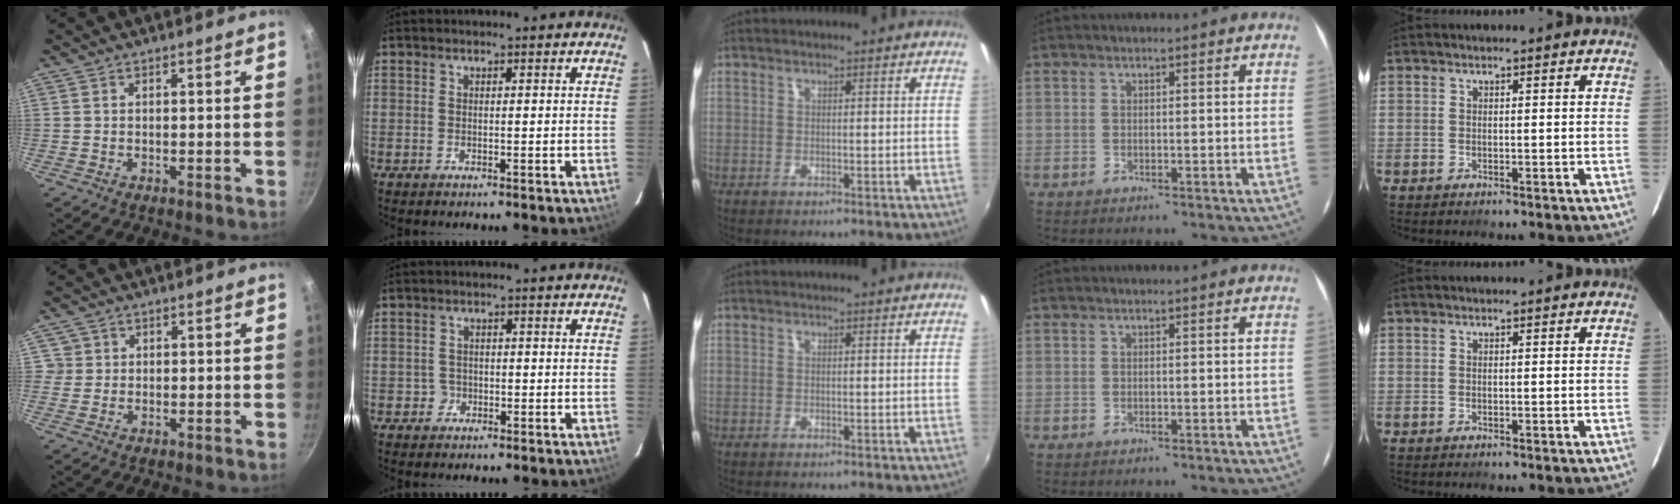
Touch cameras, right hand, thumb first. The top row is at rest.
{"thumb": {"total": 2.3, "force": [0.5, 2.2, 0.1], "torque": [0.020, 0.010, 0.005]}, "index": {"total": 1.8, "force": [-0.8, 1.6, -0.1], "torque": [0.002, 0.006, -0.011]}}